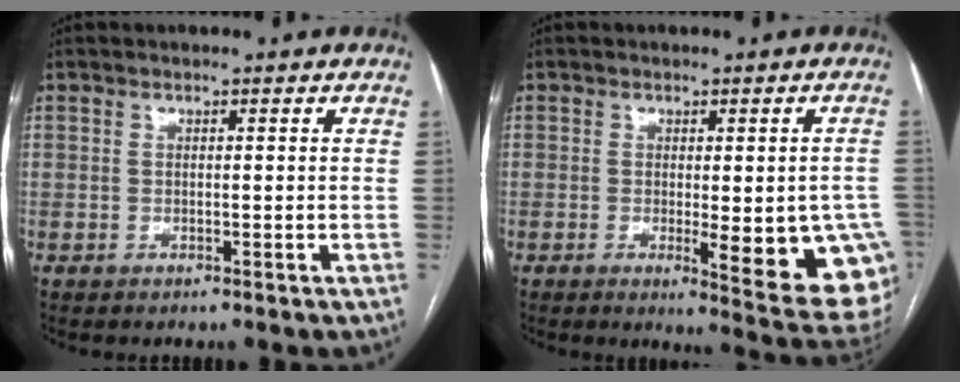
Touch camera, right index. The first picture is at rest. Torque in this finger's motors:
{"motor_torque": [1.10, 0.50, 0.33, 0.06]}